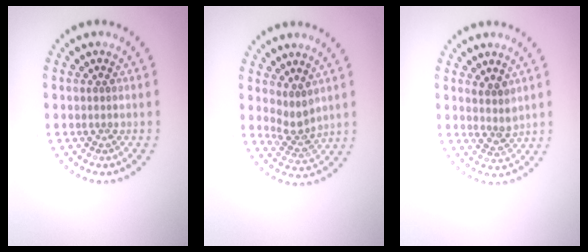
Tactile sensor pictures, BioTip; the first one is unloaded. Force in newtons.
{"total": 2.2, "press": 1.7, "slide": 1.4}
{"total": 1.9, "press": 1.5, "slide": 1.2}